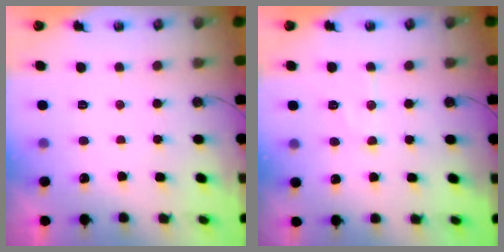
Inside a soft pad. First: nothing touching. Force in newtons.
{"total": 9.0, "press": 9.0, "slide": 0.7}